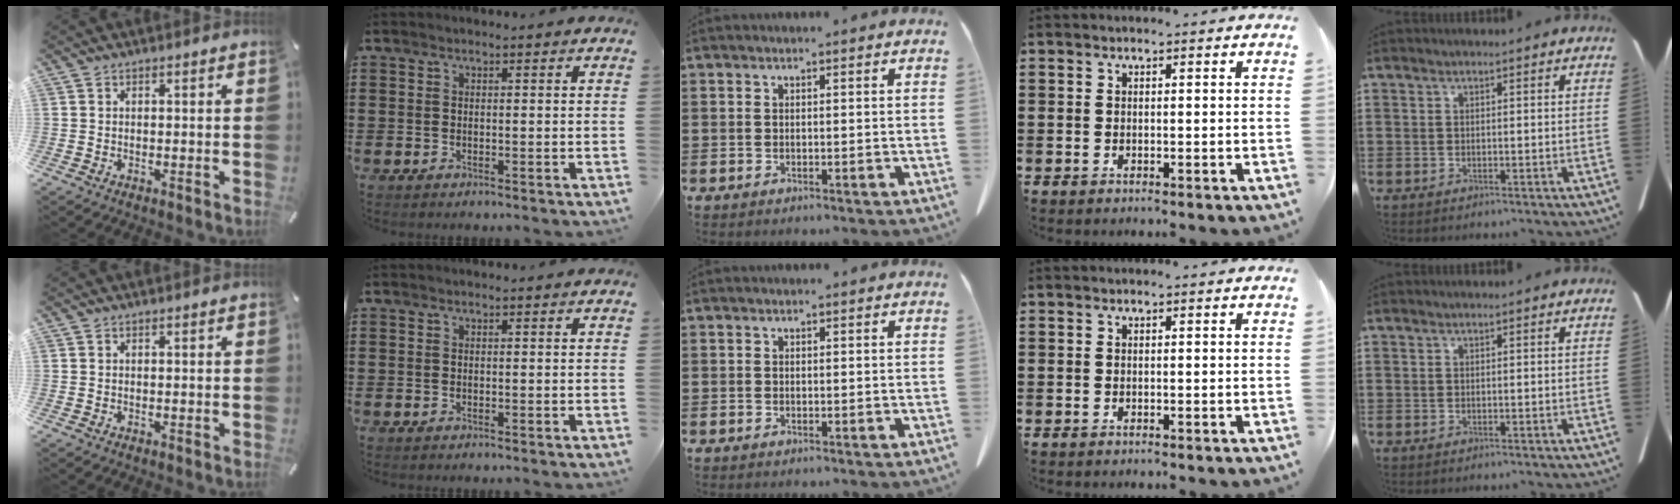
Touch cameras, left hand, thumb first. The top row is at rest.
{}